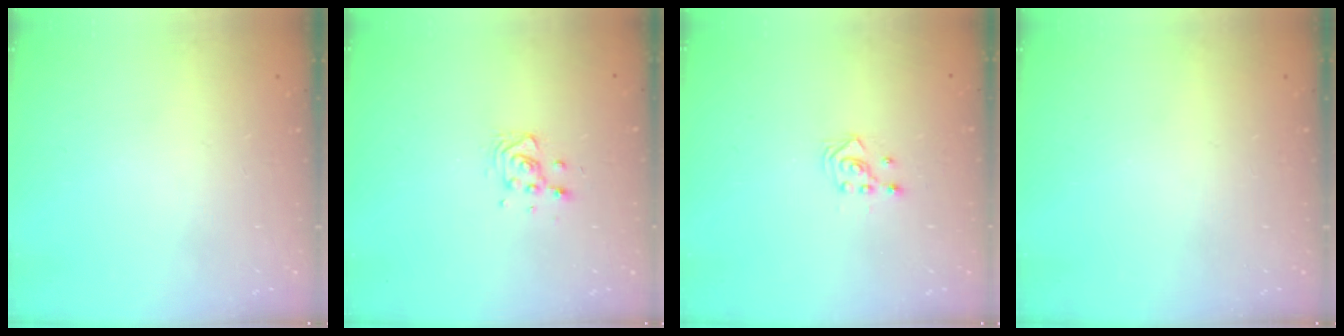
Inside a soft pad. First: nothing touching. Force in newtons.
{"total": 7.3, "press": 7.1, "slide": 2.0}
{"total": 2.9, "press": 2.9, "slide": 0.3}
{"total": 0.0}